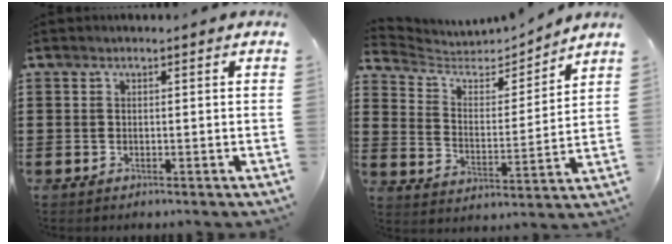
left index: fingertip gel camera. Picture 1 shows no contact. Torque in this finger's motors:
{"motor_torque": [-0.48, -0.46, 0.01, -0.01]}